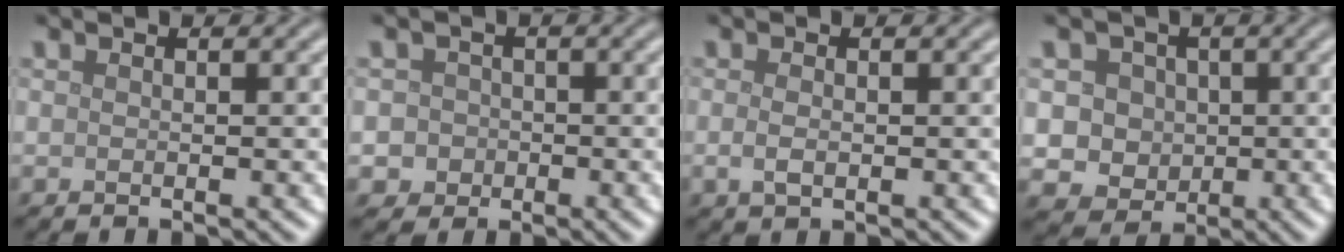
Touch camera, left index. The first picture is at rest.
{"total": 3.0, "force": [-0.7, 2.9, 0.7], "torque": [0.014, 0.008, -0.028]}
{"total": 1.5, "force": [-0.1, 0.8, 1.2], "torque": [-0.028, -0.004, -0.002]}
{"total": 4.3, "force": [0.3, 4.0, 1.7], "torque": [-0.021, 0.009, -0.010]}